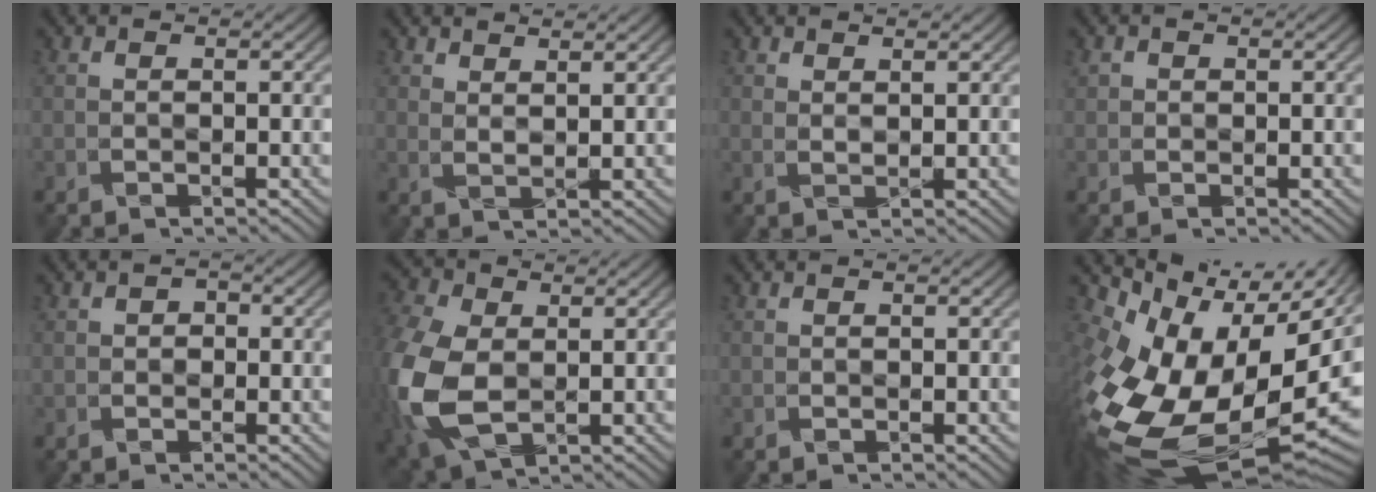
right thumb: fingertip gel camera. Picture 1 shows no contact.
{"total": 2.9, "force": [2.5, 0.6, 1.2], "torque": [-0.006, -0.009, 0.043]}
{"total": 1.5, "force": [1.4, 0.3, 0.6], "torque": [-0.005, -0.006, 0.024]}
{"total": 0.7, "force": [0.5, 0.4, -0.2], "torque": [0.004, 0.000, 0.012]}
{"total": 1.0, "force": [-0.3, 0.9, 0.3], "torque": [0.003, 0.001, -0.008]}
{"total": 13.1, "force": [-1.2, 9.1, 9.3], "torque": [-0.288, -0.029, -0.016]}
{"total": 0.0}
{"total": 18.7, "force": [-3.0, 12.8, 13.3], "torque": [-0.257, -0.052, -0.018]}